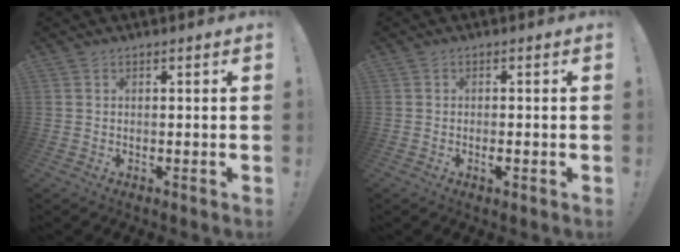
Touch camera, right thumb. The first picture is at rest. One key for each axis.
{"total": 1.5, "fx": -0.8, "fy": 0.4, "fz": 1.2, "tx": -0.025, "ty": 0.004, "tz": -0.012}